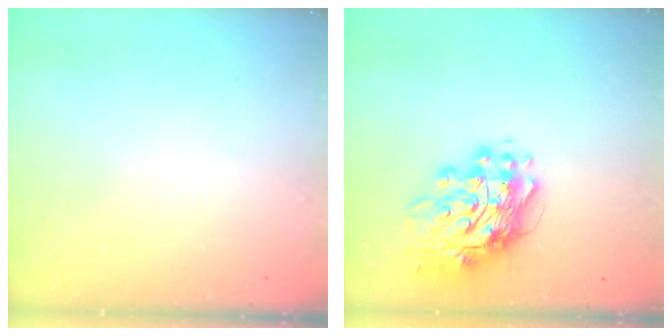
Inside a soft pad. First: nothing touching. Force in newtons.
{"total": 17.5, "press": 17.4, "slide": 1.7}